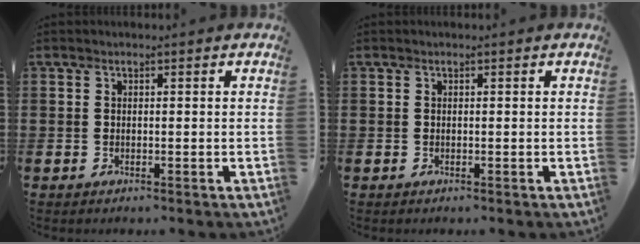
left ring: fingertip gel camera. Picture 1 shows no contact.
{"total": 0.0}